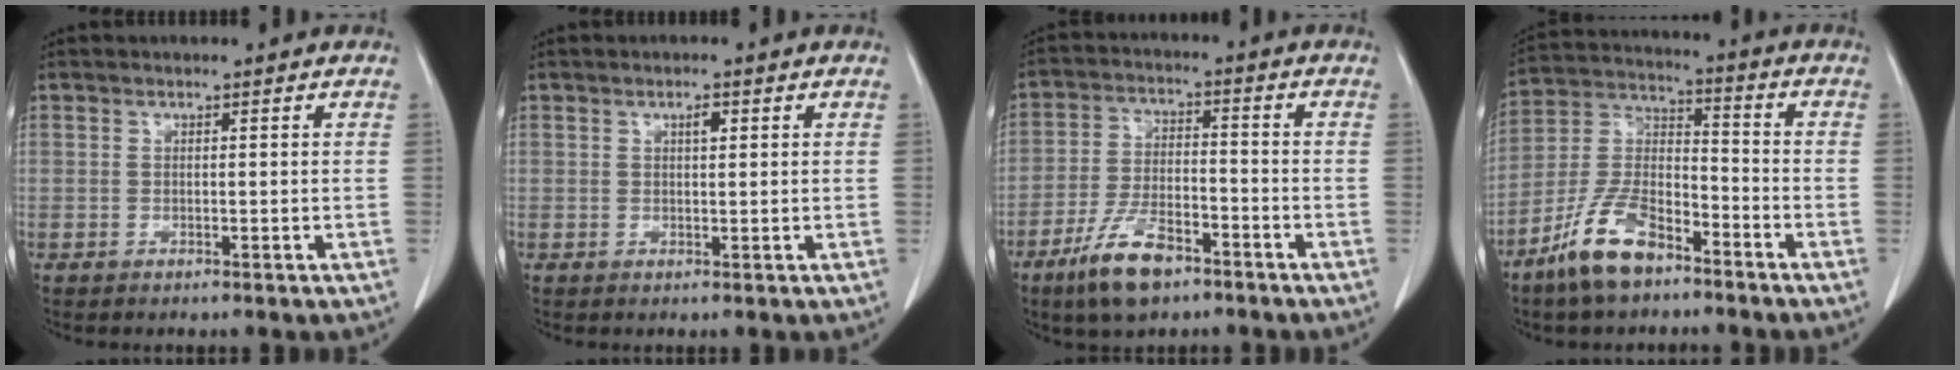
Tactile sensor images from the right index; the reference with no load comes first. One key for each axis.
{"total": 1.3, "fx": 0.6, "fy": 0.4, "fz": 1.1, "tx": -0.019, "ty": 0.000, "tz": 0.009}
{"total": 9.6, "fx": -6.4, "fy": 3.2, "fz": 6.4, "tx": -0.133, "ty": -0.009, "tz": -0.118}
{"total": 11.8, "fx": -8.1, "fy": 4.3, "fz": 7.4, "tx": -0.164, "ty": -0.003, "tz": -0.161}